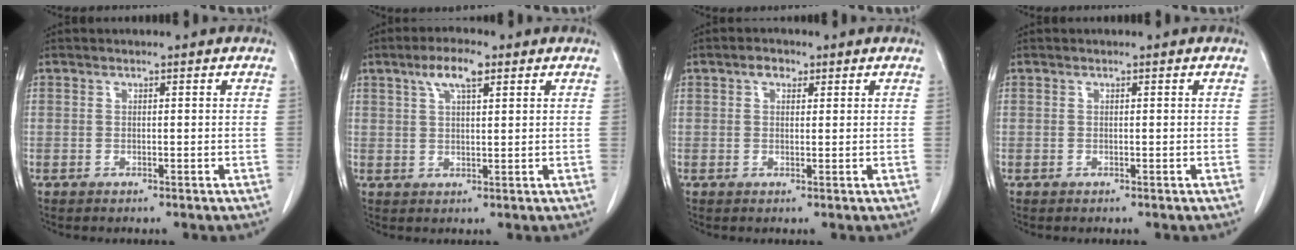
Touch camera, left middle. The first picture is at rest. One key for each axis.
{"total": 5.1, "fx": 2.9, "fy": 1.2, "fz": 4.1, "tx": -0.083, "ty": 0.008, "tz": 0.052}
{"total": 1.9, "fx": 1.1, "fy": 1.2, "fz": 1.0, "tx": -0.020, "ty": 0.007, "tz": 0.016}
{"total": 0.0}